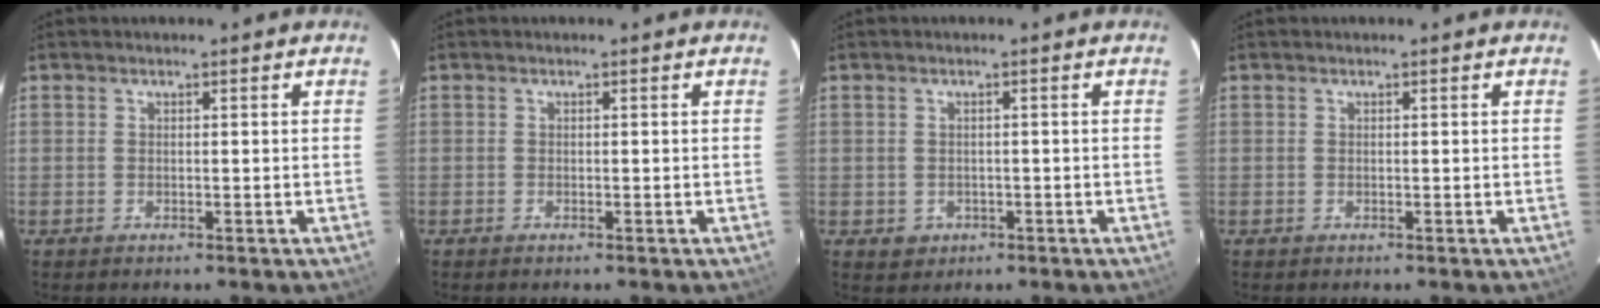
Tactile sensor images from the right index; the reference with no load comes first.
{"total": 0.0}
{"total": 2.6, "force": [-0.8, 2.3, 0.7], "torque": [-0.018, 0.001, -0.001]}
{"total": 0.0}